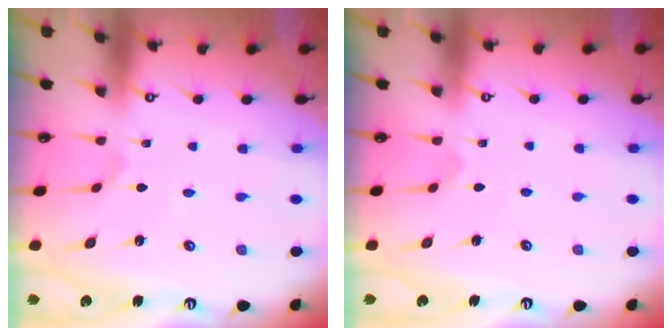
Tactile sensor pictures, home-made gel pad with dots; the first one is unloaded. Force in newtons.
{"total": 2.7, "press": 2.6, "slide": 0.7}